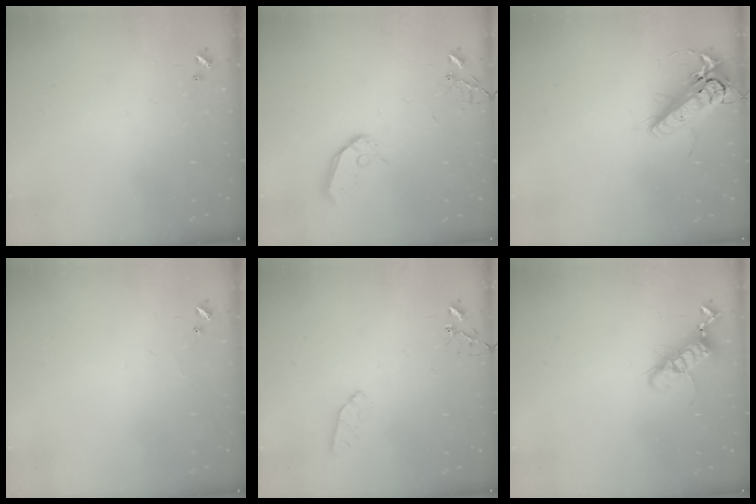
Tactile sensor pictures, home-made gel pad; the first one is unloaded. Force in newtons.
{"total": 9.2, "press": 9.1, "slide": 0.9}
{"total": 17.8, "press": 17.5, "slide": 3.4}
{"total": 3.7, "press": 3.6, "slide": 0.4}
{"total": 6.1, "press": 6.1, "slide": 0.8}
{"total": 12.7, "press": 12.6, "slide": 1.6}